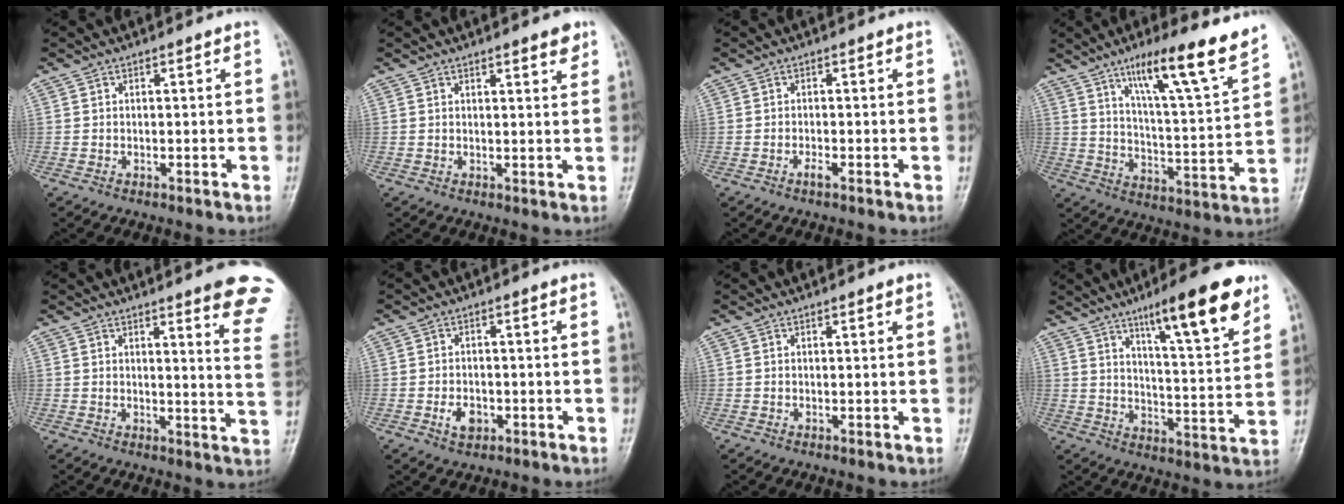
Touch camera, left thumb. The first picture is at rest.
{"total": 3.3, "force": [2.3, 0.8, 2.3], "torque": [-0.021, -0.012, 0.028]}
{"total": 1.2, "force": [-0.7, 0.2, 0.9], "torque": [-0.018, 0.004, -0.012]}
{"total": 17.0, "force": [11.4, 1.9, 12.4], "torque": [-0.181, -0.061, 0.187]}
{"total": 12.9, "force": [9.1, 1.2, 9.0], "torque": [-0.082, -0.057, 0.089]}
{"total": 3.5, "force": [-1.3, 2.4, 2.2], "torque": [-0.033, 0.005, -0.019]}
{"total": 1.1, "force": [0.7, 0.1, 0.9], "torque": [-0.010, -0.003, 0.010]}
{"total": 17.1, "force": [10.5, 3.2, 13.1], "torque": [-0.174, -0.052, 0.163]}